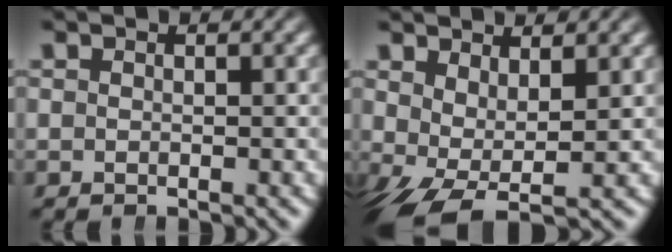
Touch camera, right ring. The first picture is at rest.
{"total": 5.3, "force": [-1.6, 3.5, 3.6], "torque": [-0.091, -0.043, -0.005]}